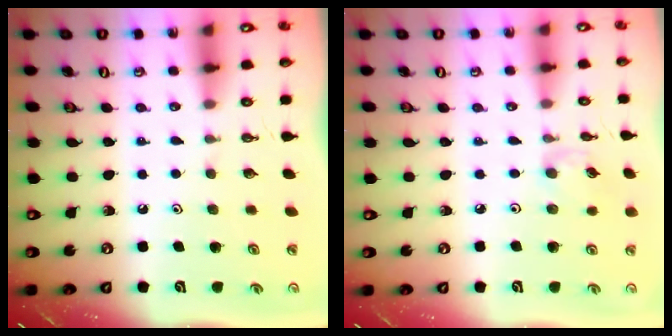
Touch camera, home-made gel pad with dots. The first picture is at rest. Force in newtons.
{"total": 2.5, "press": 2.5, "slide": 0.5}